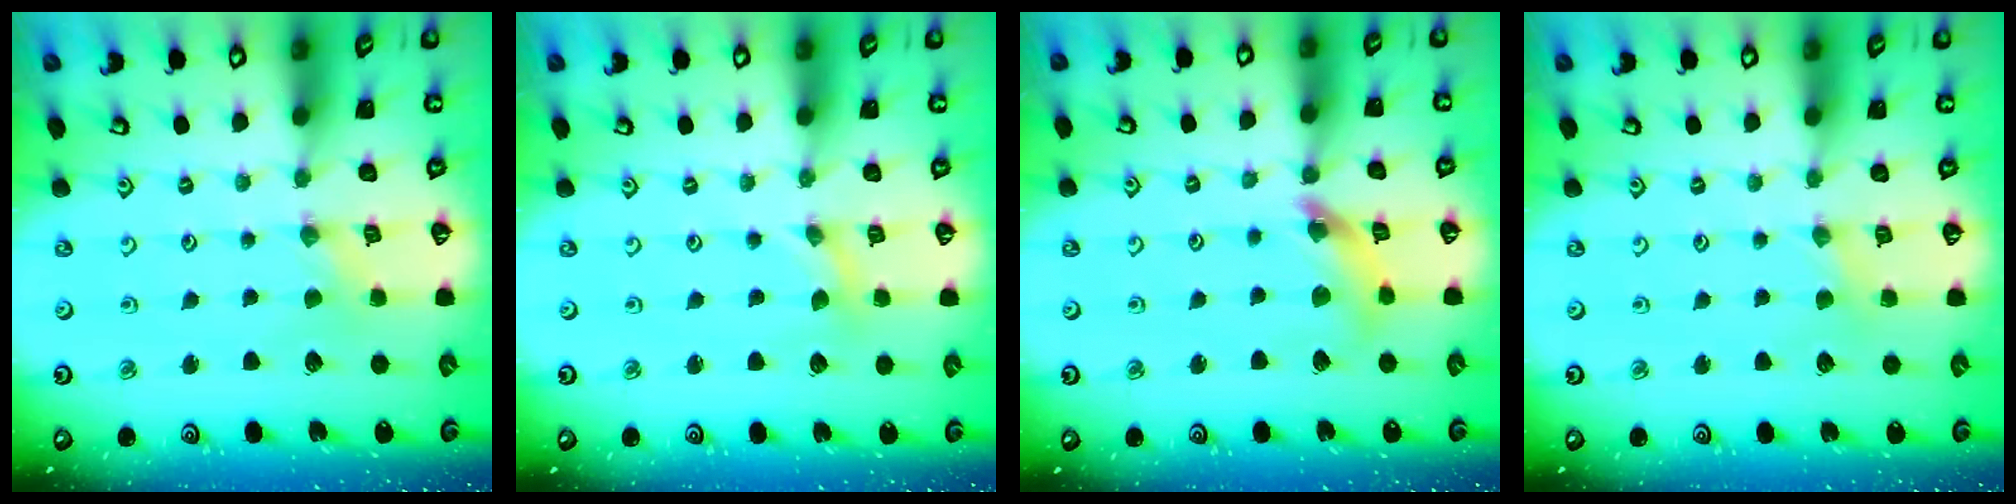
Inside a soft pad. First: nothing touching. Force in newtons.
{"total": 0.0}
{"total": 10.2, "press": 10.1, "slide": 1.1}
{"total": 2.7, "press": 2.6, "slide": 0.5}